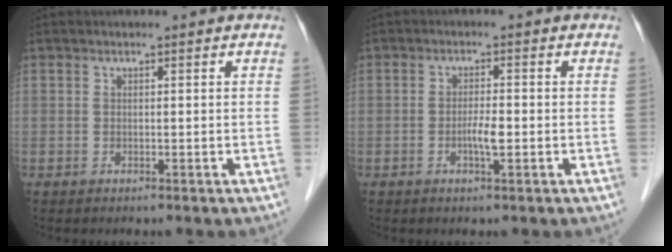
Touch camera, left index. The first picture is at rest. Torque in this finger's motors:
{"motor_torque": [0.50, 0.38, 0.06, 0.01]}